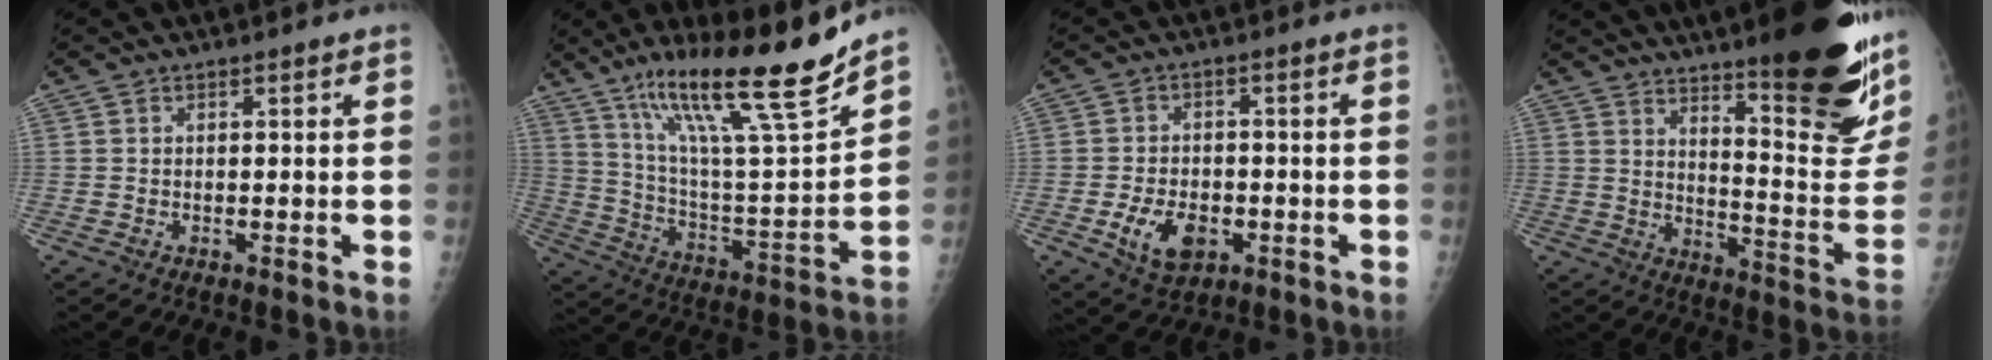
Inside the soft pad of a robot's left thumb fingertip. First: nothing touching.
{"total": 23.9, "force": [16.7, 2.9, 16.8], "torque": [-0.256, -0.072, 0.291]}
{"total": 8.2, "force": [-2.8, 5.3, 5.6], "torque": [-0.086, 0.006, -0.041]}
{"total": 25.3, "force": [16.3, 5.6, 18.5], "torque": [-0.221, -0.106, 0.228]}